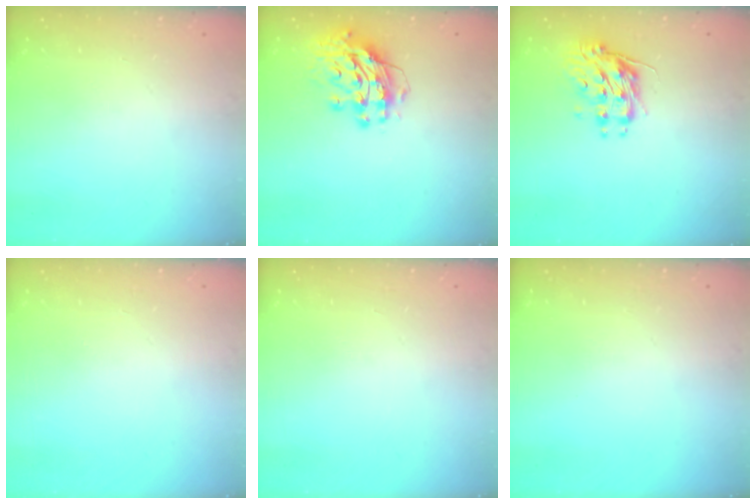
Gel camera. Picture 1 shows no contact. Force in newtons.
{"total": 12.9, "press": 12.8, "slide": 1.2}
{"total": 10.4, "press": 10.4, "slide": 0.8}
{"total": 0.0}
{"total": 0.0}
{"total": 0.0}